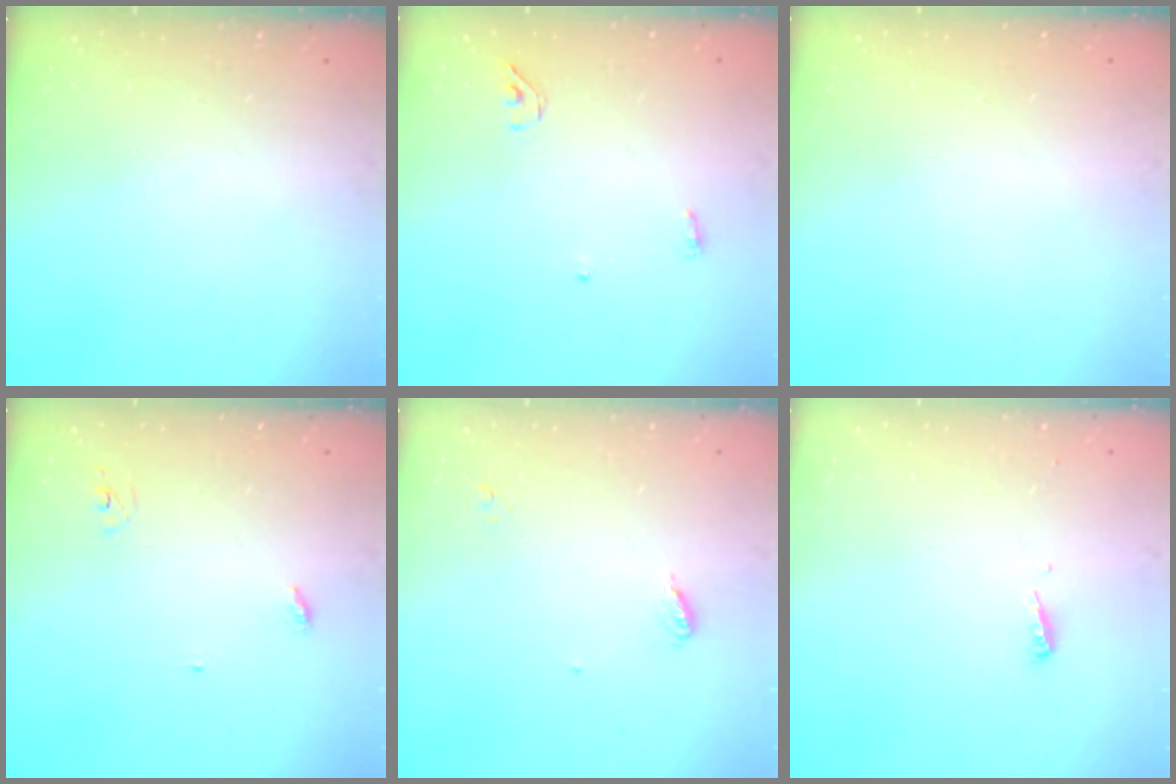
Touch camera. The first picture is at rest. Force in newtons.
{"total": 3.4, "press": 3.3, "slide": 1.0}
{"total": 1.1, "press": 0.9, "slide": 0.6}
{"total": 2.8, "press": 2.8, "slide": 0.2}
{"total": 3.6, "press": 3.6, "slide": 0.3}
{"total": 3.1, "press": 3.1, "slide": 0.3}